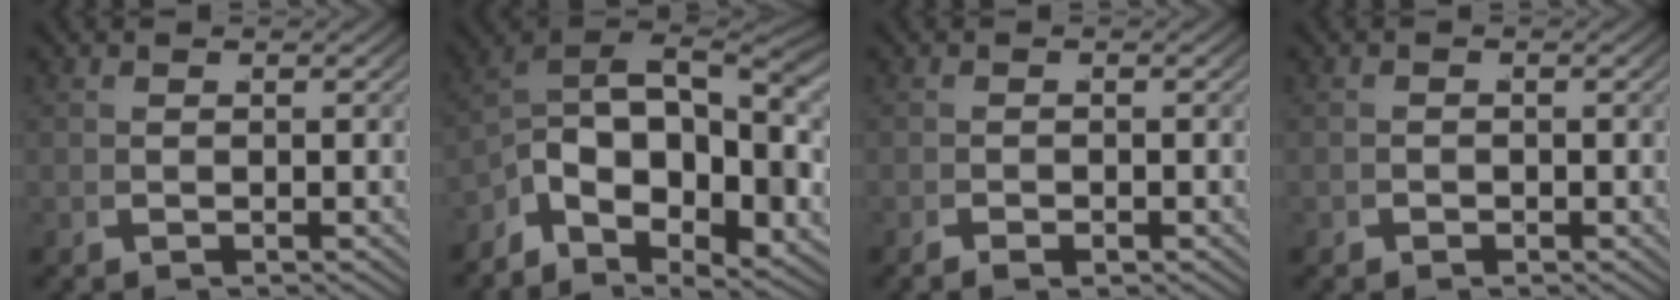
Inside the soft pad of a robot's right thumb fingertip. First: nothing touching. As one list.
[{"total": 12.9, "force": [0.3, 8.3, 9.9], "torque": [-0.164, -0.015, -0.004]}, {"total": 0.7, "force": [-0.7, 0.0, 0.2], "torque": [0.008, 0.002, -0.019]}, {"total": 0.7, "force": [-0.5, 0.5, 0.0], "torque": [0.004, 0.000, -0.012]}]